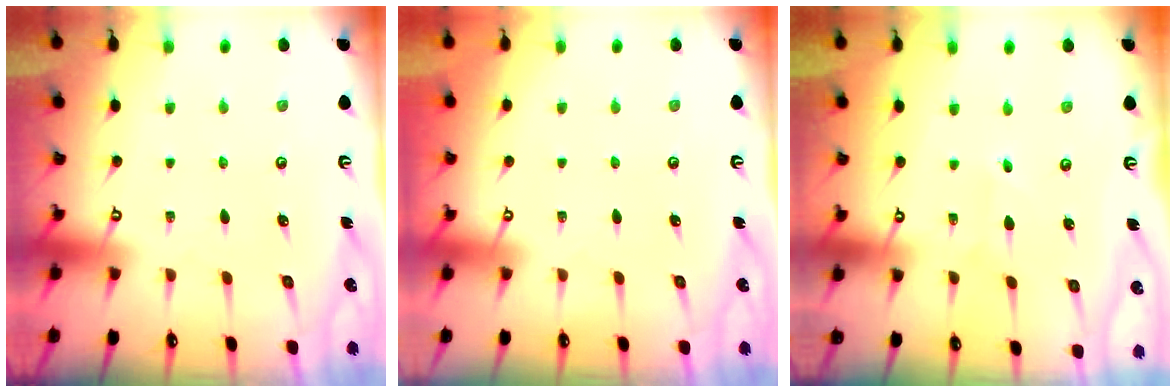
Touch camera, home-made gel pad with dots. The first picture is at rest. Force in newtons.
{"total": 0.0}
{"total": 1.9, "press": 1.9, "slide": 0.1}